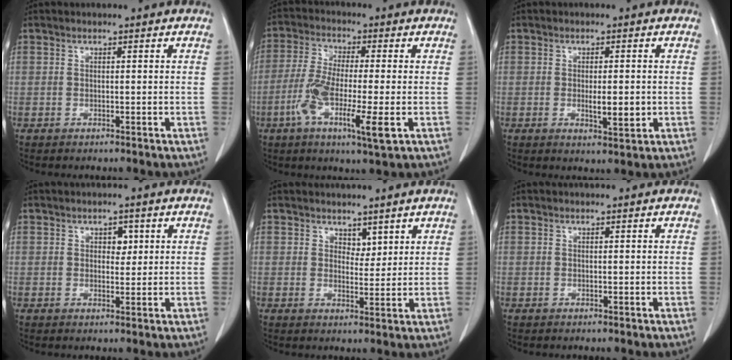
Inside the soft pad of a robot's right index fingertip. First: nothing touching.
{"total": 11.1, "force": [-3.6, 1.3, 10.5], "torque": [-0.198, -0.015, -0.067]}
{"total": 3.9, "force": [-0.5, 0.9, 3.7], "torque": [-0.060, -0.006, -0.004]}
{"total": 2.0, "force": [0.7, 1.3, 1.4], "torque": [-0.015, 0.000, 0.009]}
{"total": 2.7, "force": [1.9, 1.6, 0.9], "torque": [-0.009, -0.003, 0.035]}
{"total": 0.0}